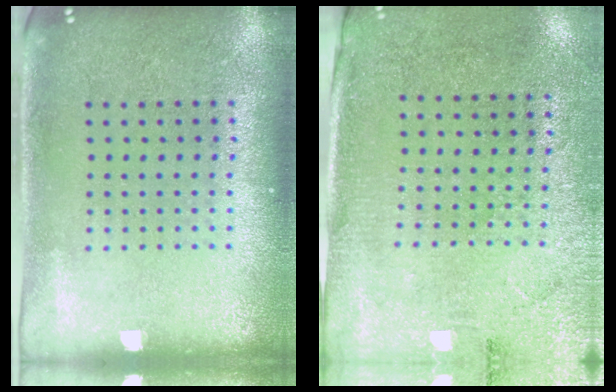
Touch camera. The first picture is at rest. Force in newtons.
{"total": 2.7, "press": 2.4, "slide": 1.3}